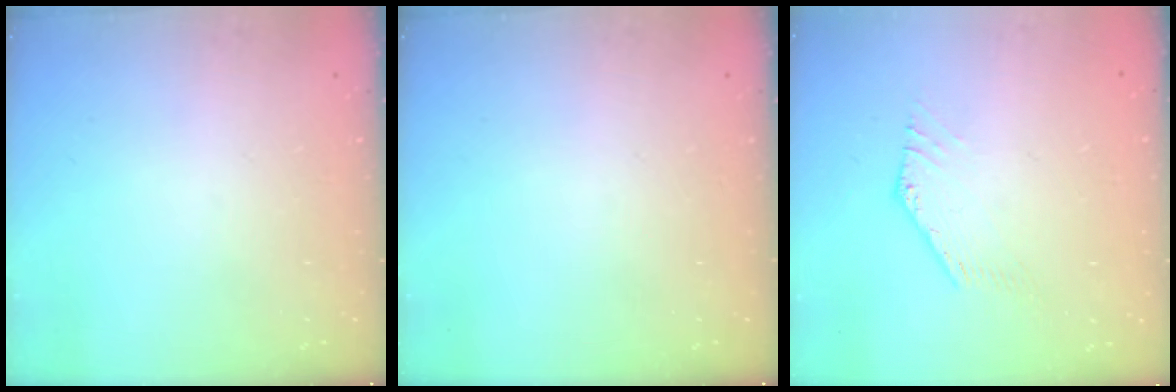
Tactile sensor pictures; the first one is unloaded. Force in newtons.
{"total": 0.0}
{"total": 0.9, "press": 0.8, "slide": 0.4}